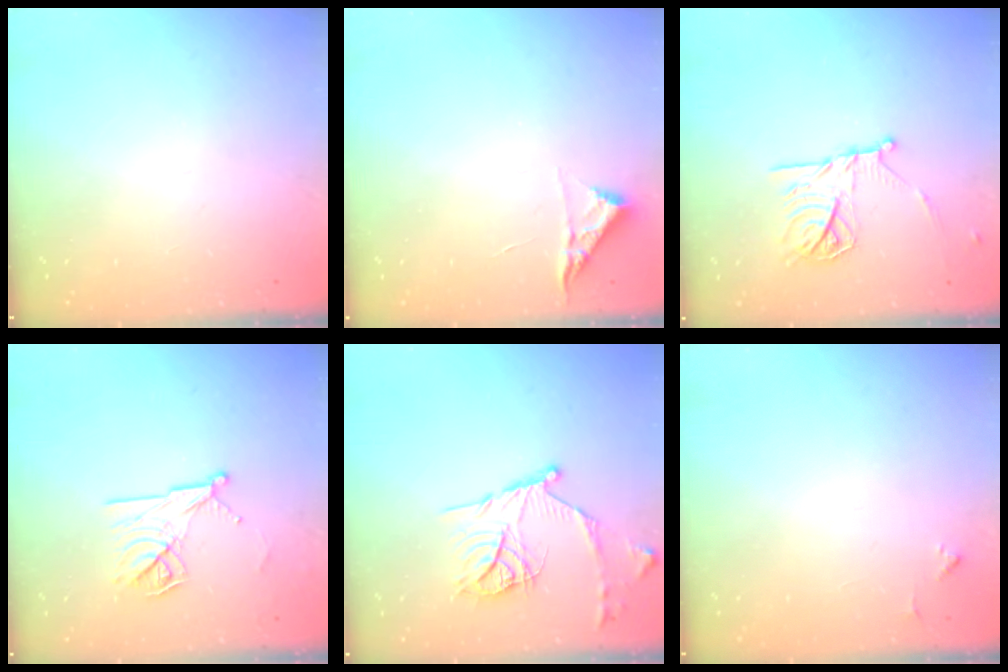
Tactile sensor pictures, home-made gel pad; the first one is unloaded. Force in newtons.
{"total": 5.1, "press": 5.0, "slide": 0.7}
{"total": 14.9, "press": 14.9, "slide": 0.4}
{"total": 12.0, "press": 12.0, "slide": 0.1}
{"total": 16.5, "press": 16.5, "slide": 1.6}
{"total": 4.1, "press": 4.0, "slide": 0.6}